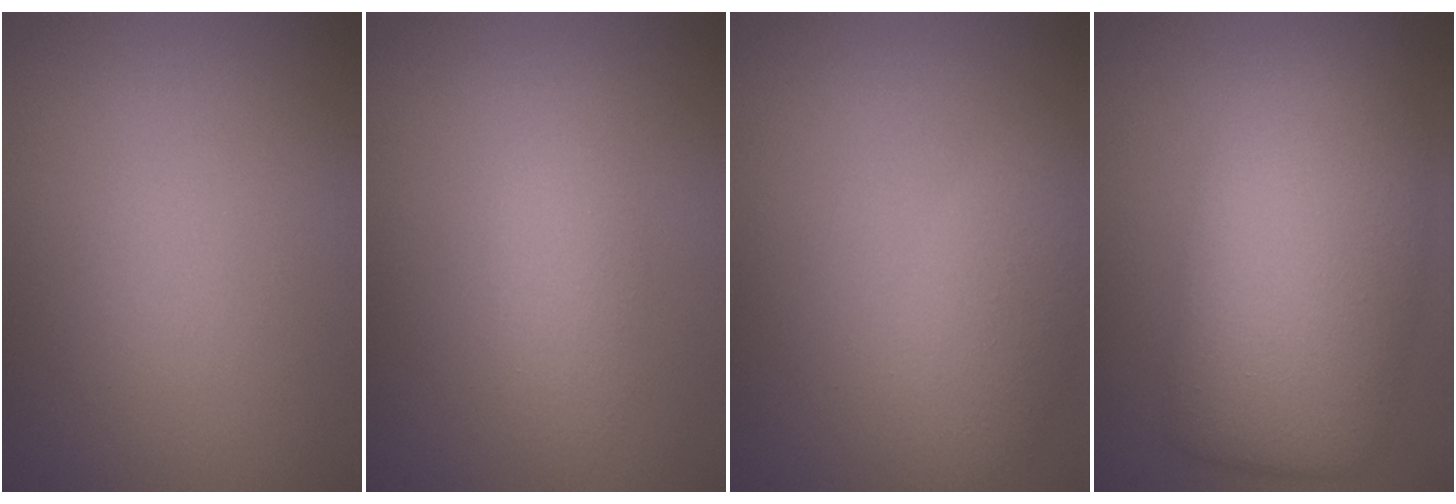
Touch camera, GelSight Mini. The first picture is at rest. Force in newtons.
{"total": 2.3, "press": 2.3, "slide": 0.1}
{"total": 2.7, "press": 2.7, "slide": 0.2}
{"total": 7.9, "press": 7.9, "slide": 0.4}